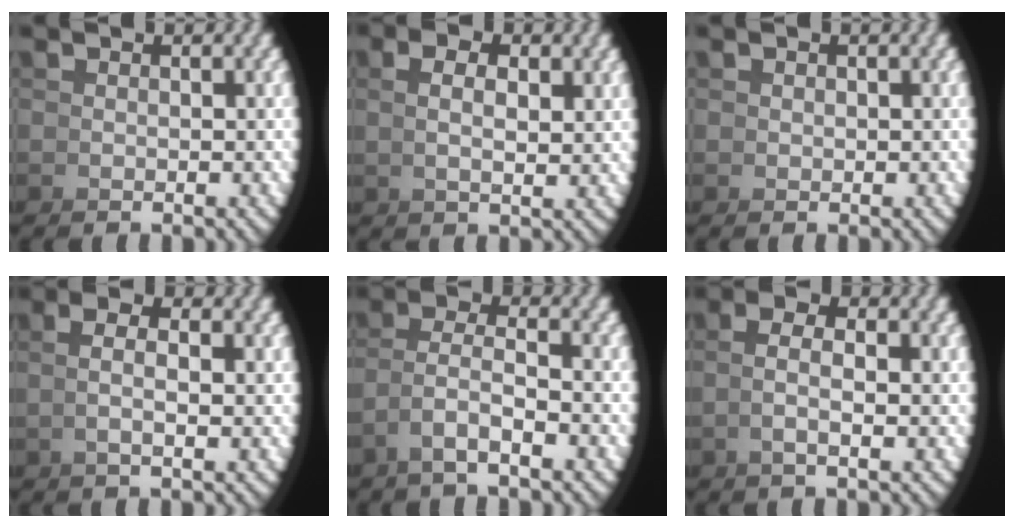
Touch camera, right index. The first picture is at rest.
{"total": 2.0, "force": [1.3, -0.4, 1.5], "torque": [-0.021, 0.001, 0.029]}
{"total": 0.6, "force": [0.5, 0.2, 0.0], "torque": [-0.001, -0.003, 0.013]}
{"total": 2.1, "force": [0.8, -0.4, 1.9], "torque": [-0.035, 0.007, 0.015]}
{"total": 2.9, "force": [0.1, 1.1, 2.7], "torque": [-0.059, -0.008, 0.005]}
{"total": 2.2, "force": [0.5, -0.1, 2.2], "torque": [-0.043, 0.003, 0.009]}